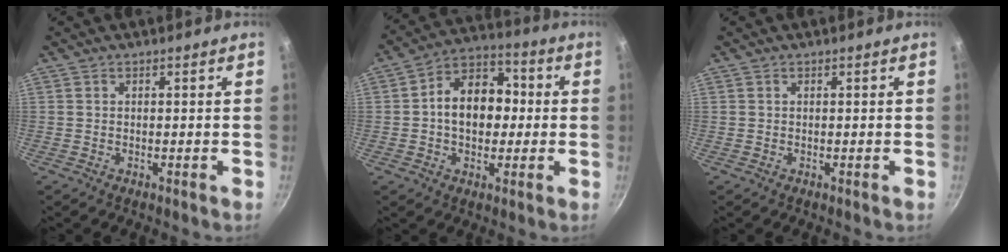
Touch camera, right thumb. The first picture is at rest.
{"total": 13.1, "force": [0.1, 9.5, 9.0], "torque": [-0.094, 0.033, -0.014]}
{"total": 0.0}